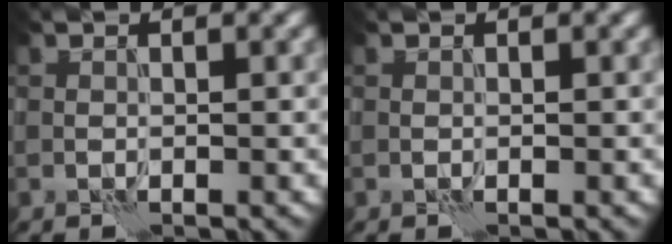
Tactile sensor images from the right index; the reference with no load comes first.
{"total": 0.0}